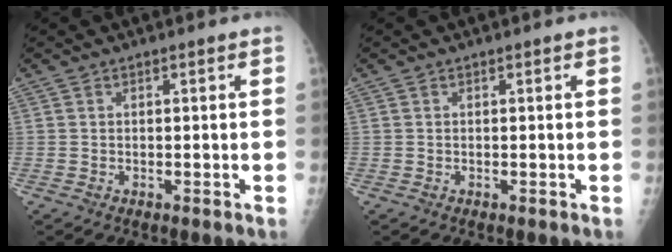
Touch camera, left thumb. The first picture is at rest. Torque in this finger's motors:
{"motor_torque": [0.00, 0.00, 0.00, 0.00, 0.00]}